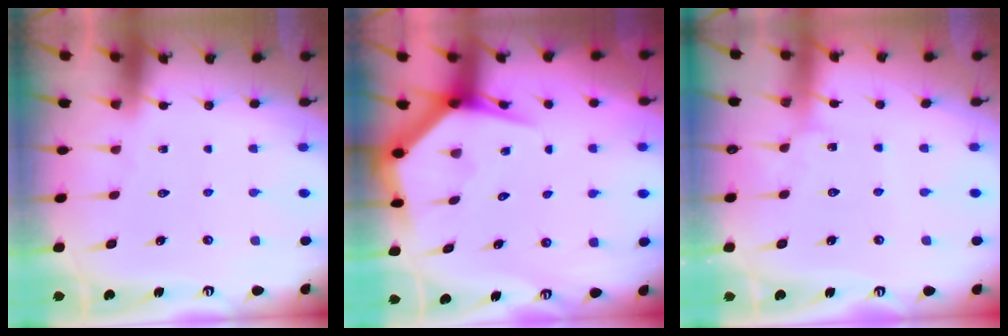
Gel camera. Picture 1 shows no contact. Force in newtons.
{"total": 5.2, "press": 5.1, "slide": 0.7}
{"total": 2.0, "press": 2.0, "slide": 0.2}